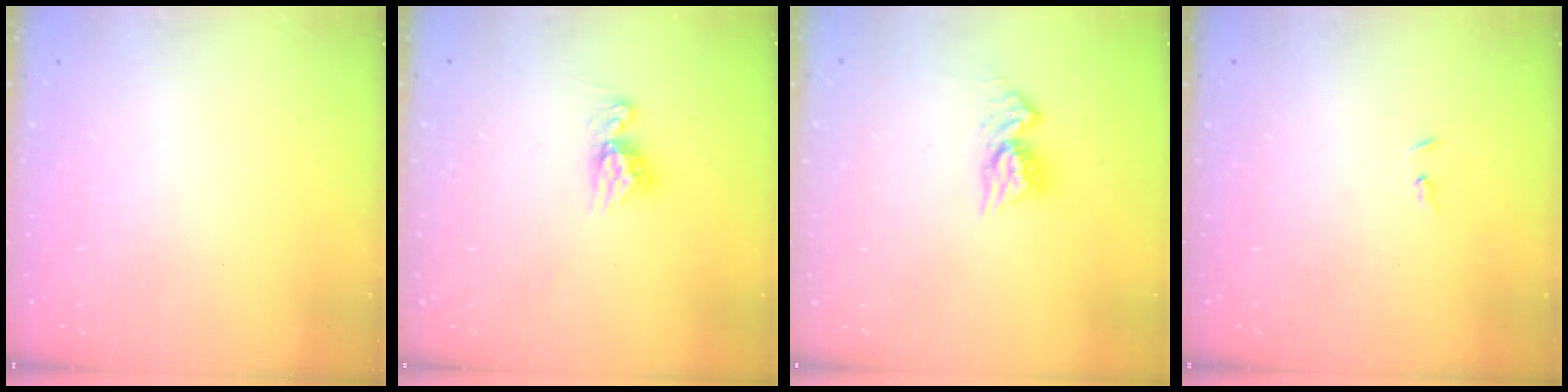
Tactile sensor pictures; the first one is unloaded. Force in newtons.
{"total": 8.5, "press": 8.4, "slide": 0.8}
{"total": 8.3, "press": 8.3, "slide": 0.8}
{"total": 1.3, "press": 1.2, "slide": 0.3}